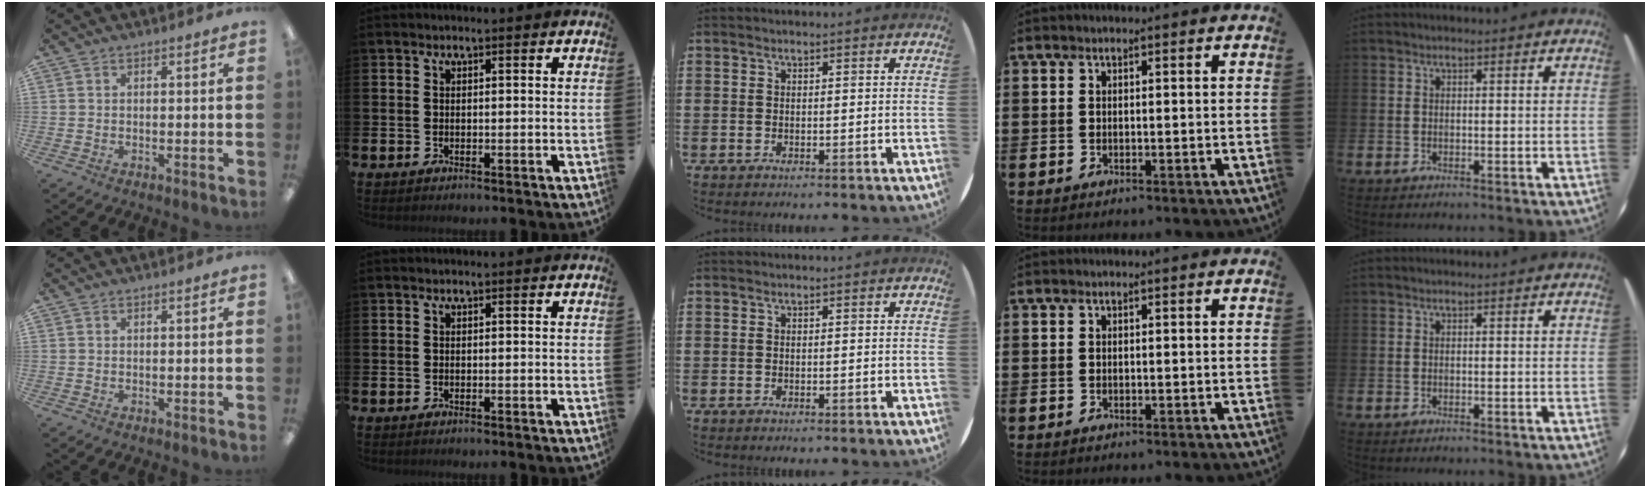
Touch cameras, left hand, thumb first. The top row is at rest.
{}